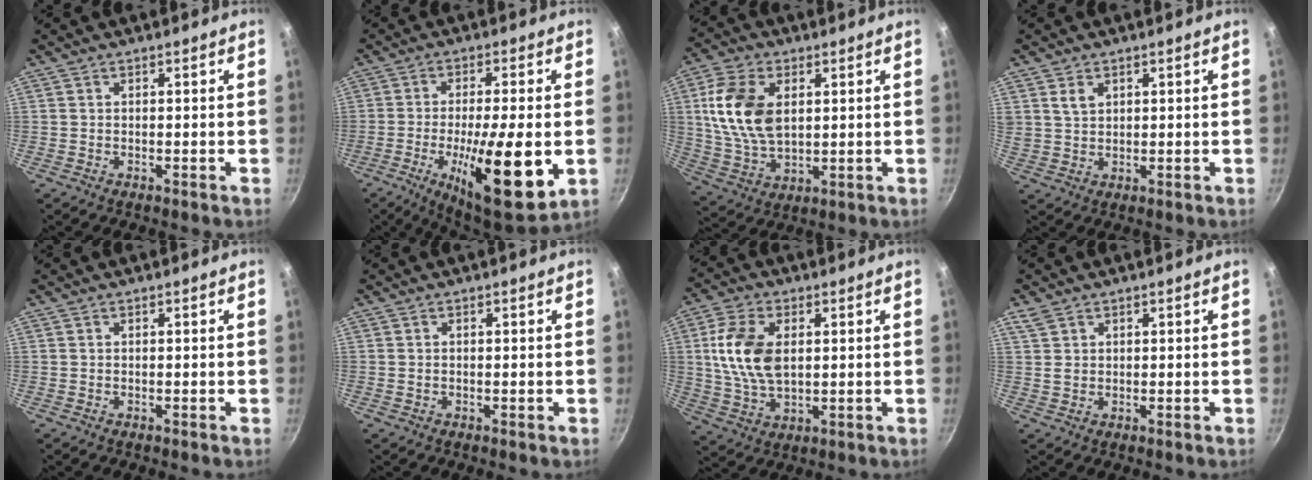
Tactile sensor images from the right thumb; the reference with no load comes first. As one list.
[{"total": 18.2, "force": [-4.5, 4.7, 17.0], "torque": [-0.263, 0.003, -0.067]}, {"total": 14.0, "force": [3.0, 8.7, 10.5], "torque": [-0.193, -0.012, 0.063]}, {"total": 3.5, "force": [1.7, 2.3, 2.0], "torque": [-0.029, -0.002, 0.035]}, {"total": 0.0}, {"total": 0.0}, {"total": 12.2, "force": [2.1, 7.3, 9.5], "torque": [-0.179, -0.005, 0.040]}, {"total": 2.9, "force": [1.7, 2.0, 1.3], "torque": [-0.019, -0.001, 0.036]}]